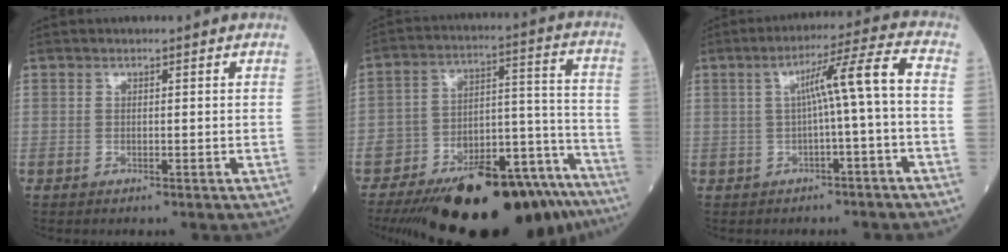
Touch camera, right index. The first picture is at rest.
{"total": 28.2, "force": [-21.8, 7.1, 16.5], "torque": [-0.205, 0.010, -0.316]}
{"total": 7.3, "force": [-0.5, -0.8, 7.3], "torque": [-0.114, 0.025, -0.004]}